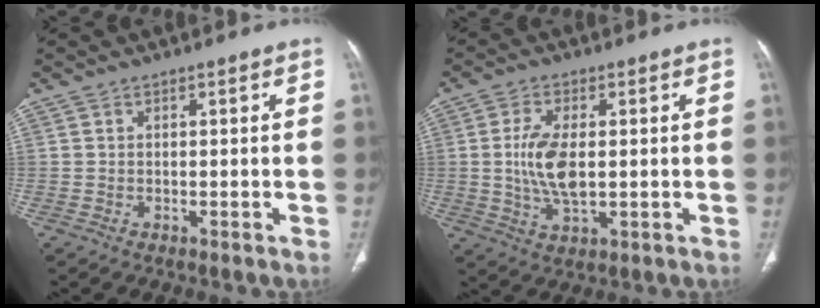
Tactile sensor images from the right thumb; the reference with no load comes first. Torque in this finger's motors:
{"motor_torque": [-0.56, 0.74, 0.42, 0.73, 0.12]}